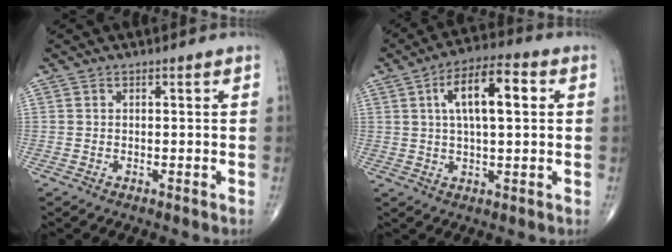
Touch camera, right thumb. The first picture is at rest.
{"total": 11.5, "force": [2.8, 4.4, 10.2], "torque": [-0.168, 0.016, 0.041]}